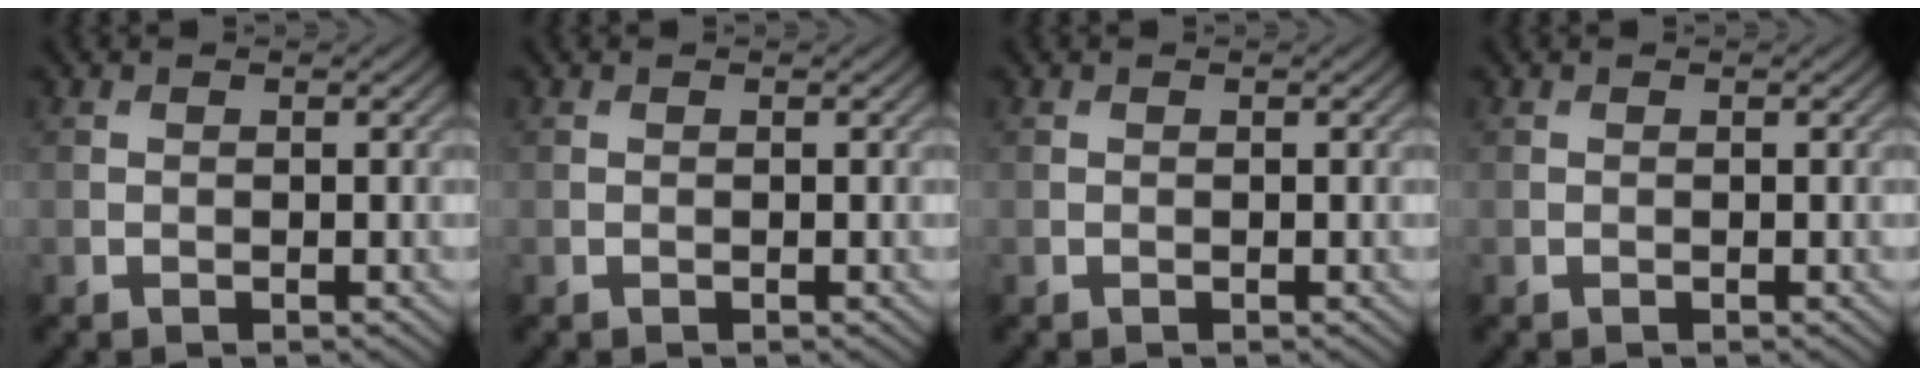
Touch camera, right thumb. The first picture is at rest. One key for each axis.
{"total": 0.0}
{"total": 0.0}
{"total": 0.0}